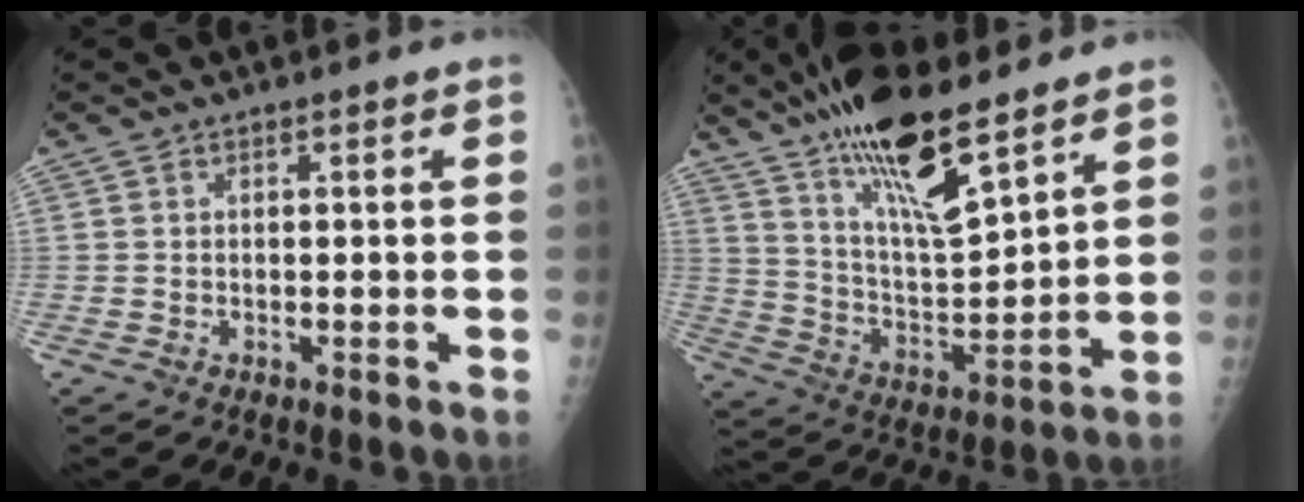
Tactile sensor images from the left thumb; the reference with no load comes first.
{"total": 17.9, "force": [12.6, 4.4, 11.9], "torque": [-0.190, -0.067, 0.234]}